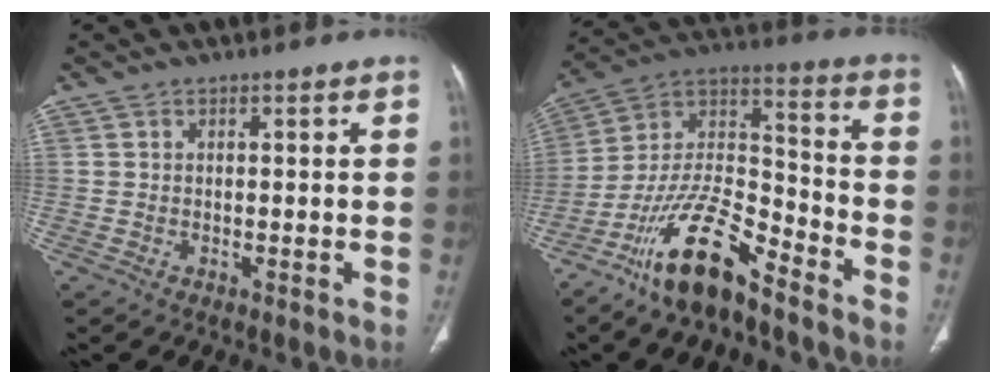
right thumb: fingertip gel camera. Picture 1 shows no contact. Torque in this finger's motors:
{"motor_torque": [1.88, -0.35, 1.65, -1.12, 0.55]}